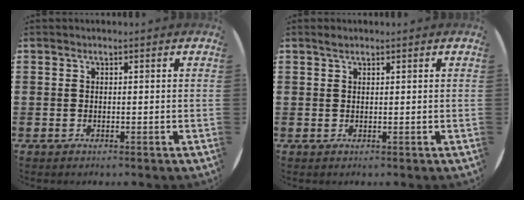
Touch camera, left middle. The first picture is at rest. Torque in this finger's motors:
{"motor_torque": [0.49, -0.09, -0.12, -0.04]}